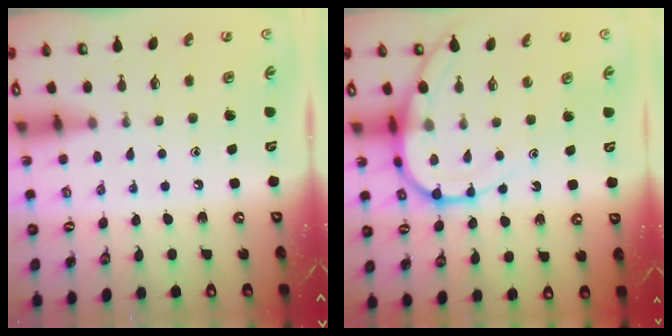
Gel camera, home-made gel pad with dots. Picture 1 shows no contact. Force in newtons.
{"total": 9.7, "press": 9.7, "slide": 0.9}